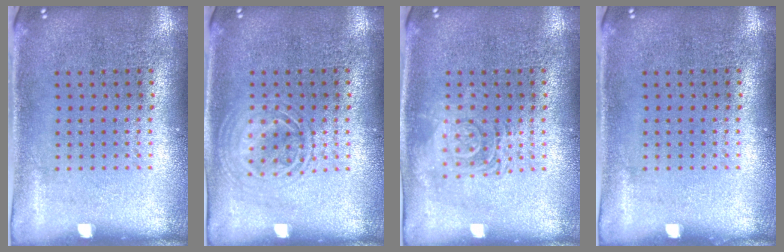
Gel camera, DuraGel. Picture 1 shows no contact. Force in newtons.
{"total": 1.2, "press": 1.2, "slide": 0.1}
{"total": 2.8, "press": 2.8, "slide": 0.5}
{"total": 0.0}